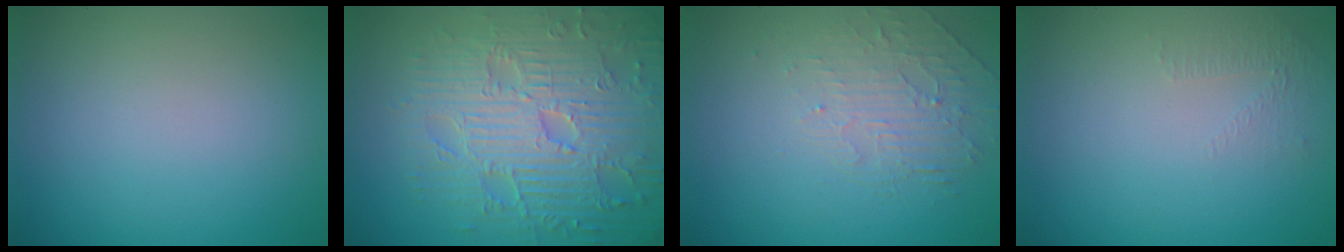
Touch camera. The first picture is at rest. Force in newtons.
{"total": 9.1, "press": 6.6, "slide": 6.3}
{"total": 2.1, "press": 1.2, "slide": 1.7}
{"total": 0.9, "press": 0.4, "slide": 0.8}